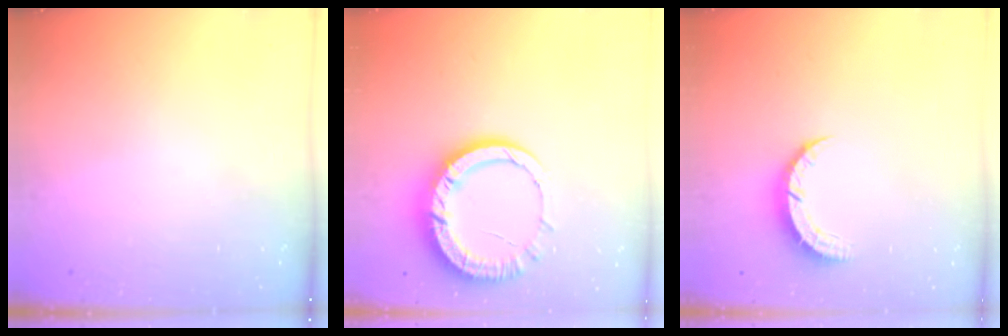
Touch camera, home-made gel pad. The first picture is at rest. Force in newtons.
{"total": 12.7, "press": 12.6, "slide": 1.4}
{"total": 4.4, "press": 4.4, "slide": 0.5}